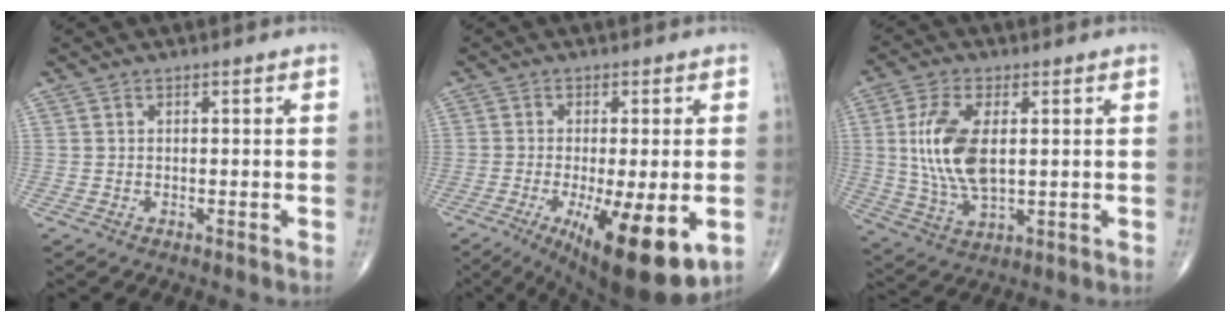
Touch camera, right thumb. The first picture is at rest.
{"total": 16.0, "force": [-5.2, 4.5, 14.5], "torque": [-0.197, -0.023, -0.064]}
{"total": 12.7, "force": [1.6, 6.2, 10.9], "torque": [-0.228, -0.009, 0.037]}